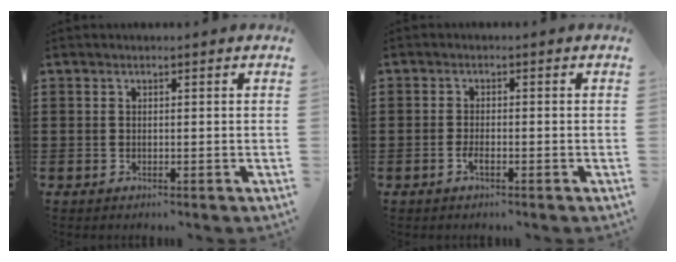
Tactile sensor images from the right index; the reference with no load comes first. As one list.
[{"total": 1.7, "force": [-0.8, 0.4, 1.4], "torque": [-0.034, -0.007, -0.015]}]